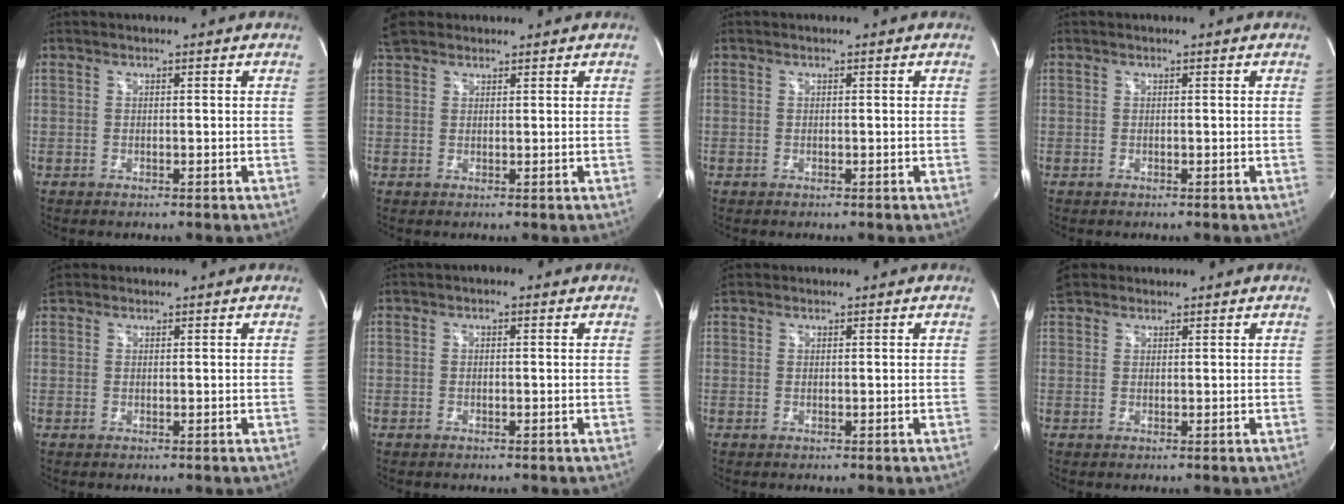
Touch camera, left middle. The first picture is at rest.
{"total": 3.9, "force": [3.3, 2.0, 1.0], "torque": [-0.029, 0.027, 0.060]}
{"total": 0.0}
{"total": 0.0}
{"total": 2.1, "force": [1.7, 1.2, 0.1], "torque": [-0.005, 0.022, 0.031]}
{"total": 0.8, "force": [0.4, 0.6, 0.5], "torque": [-0.011, 0.010, 0.001]}
{"total": 1.4, "force": [1.2, 0.8, 0.0], "torque": [-0.003, 0.019, 0.021]}
{"total": 4.1, "force": [3.4, 2.1, 0.8], "torque": [-0.021, 0.029, 0.063]}